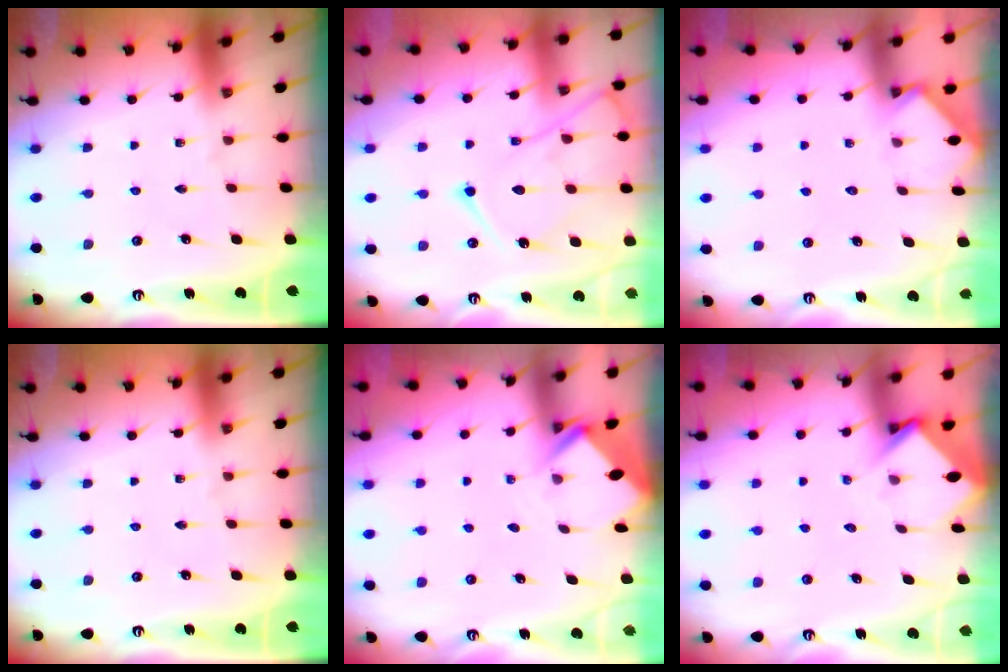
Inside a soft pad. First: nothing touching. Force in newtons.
{"total": 15.2, "press": 15.1, "slide": 1.7}
{"total": 2.6, "press": 2.5, "slide": 0.3}
{"total": 0.0}
{"total": 2.7, "press": 2.7, "slide": 0.2}
{"total": 3.6, "press": 3.5, "slide": 0.3}